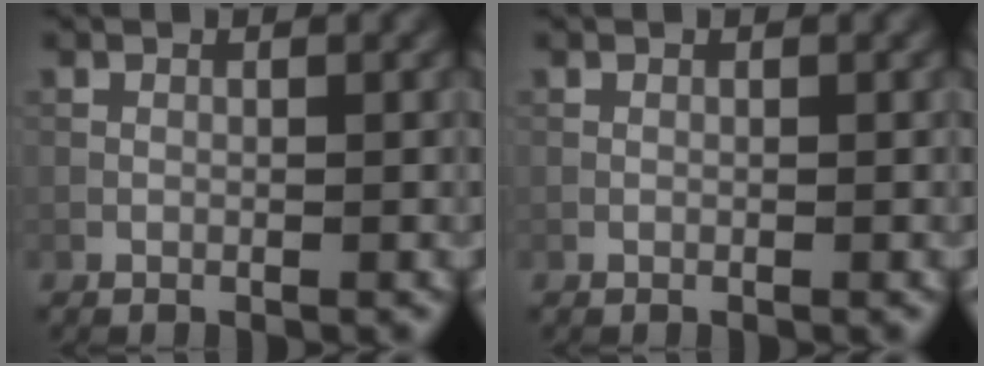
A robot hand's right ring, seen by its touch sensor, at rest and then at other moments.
{"total": 0.0}